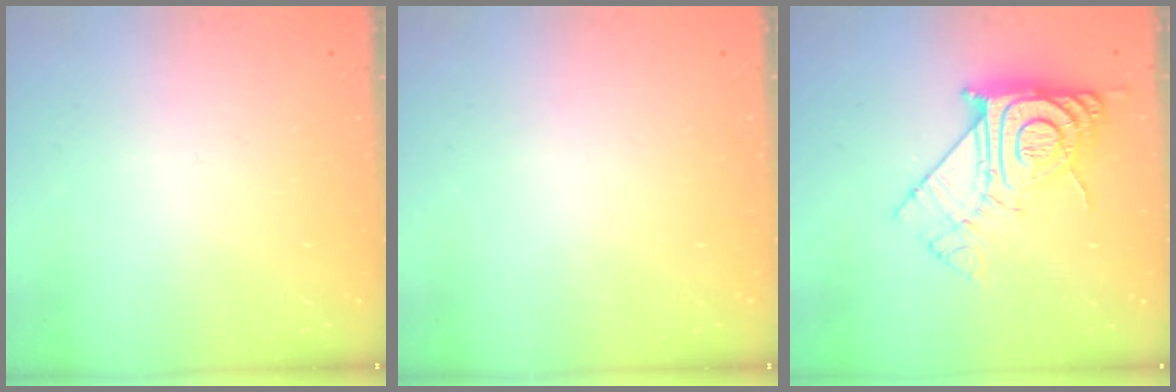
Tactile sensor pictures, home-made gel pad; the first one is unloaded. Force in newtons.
{"total": 0.0}
{"total": 15.1, "press": 15.1, "slide": 1.2}